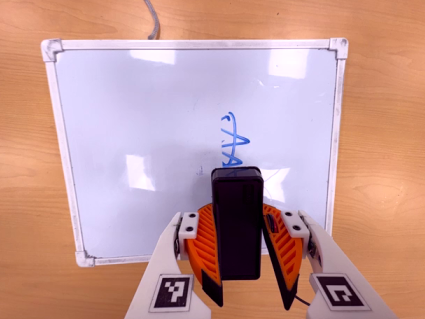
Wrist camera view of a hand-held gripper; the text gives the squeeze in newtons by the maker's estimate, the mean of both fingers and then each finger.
{"total": 8.1, "left": 8.5, "right": 7.6}